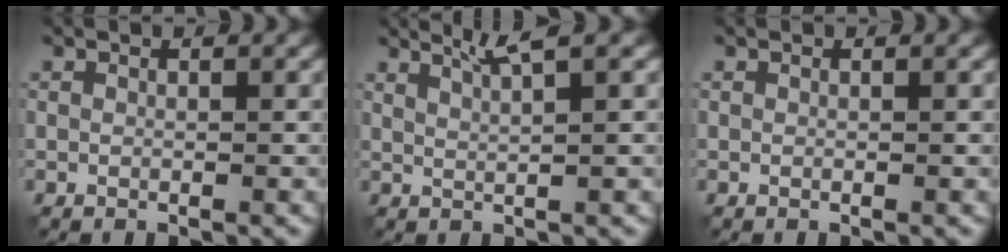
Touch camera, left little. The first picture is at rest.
{"total": 2.7, "force": [1.8, 0.2, 1.9], "torque": [-0.033, 0.006, 0.032]}
{"total": 0.0}